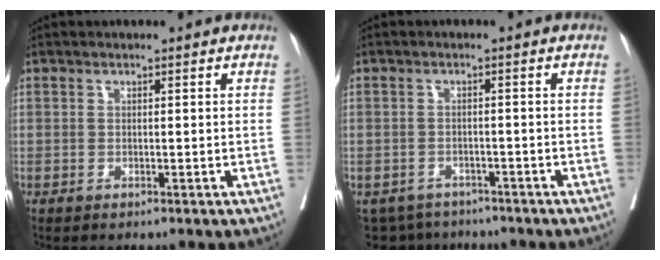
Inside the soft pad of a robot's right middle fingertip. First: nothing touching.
{"total": 6.2, "force": [-5.6, 2.7, 0.4], "torque": [-0.003, 0.002, -0.078]}